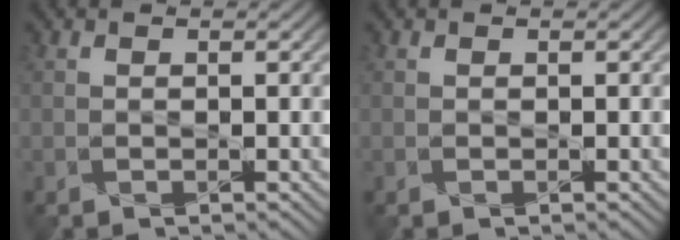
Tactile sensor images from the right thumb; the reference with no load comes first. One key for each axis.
{"total": 0.0}